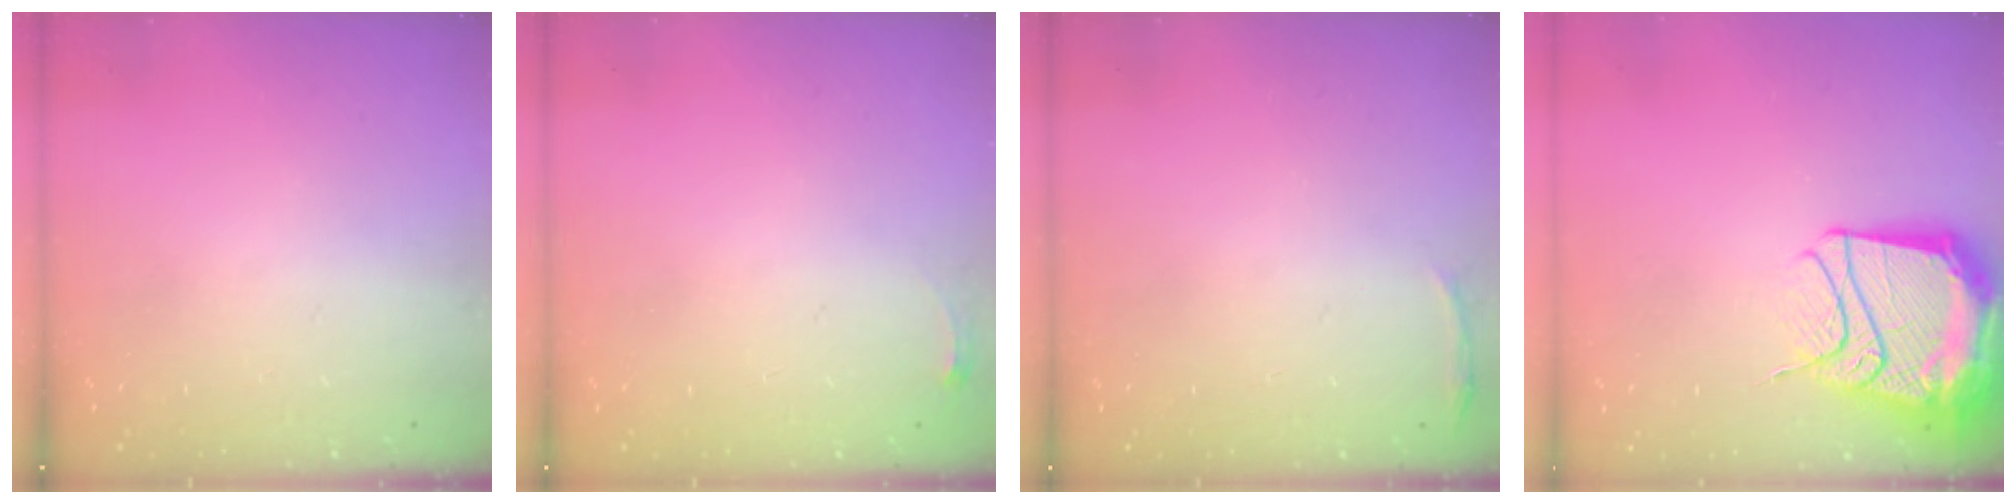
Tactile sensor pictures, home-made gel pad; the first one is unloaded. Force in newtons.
{"total": 2.8, "press": 2.8, "slide": 0.4}
{"total": 3.0, "press": 1.9, "slide": 2.3}
{"total": 24.0, "press": 20.5, "slide": 12.5}